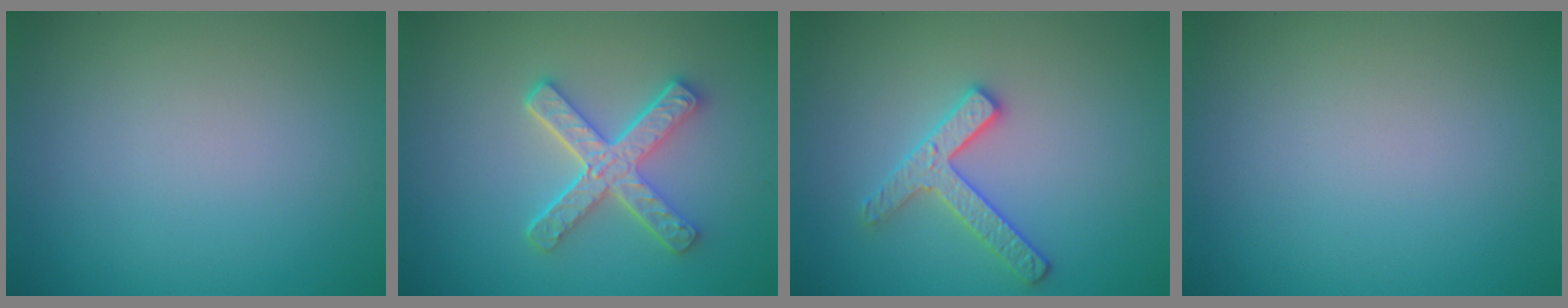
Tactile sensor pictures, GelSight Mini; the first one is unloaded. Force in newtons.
{"total": 4.7, "press": 3.7, "slide": 2.8}
{"total": 2.6, "press": 2.6, "slide": 0.4}
{"total": 0.0}